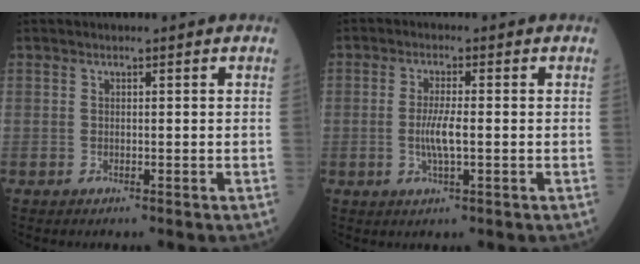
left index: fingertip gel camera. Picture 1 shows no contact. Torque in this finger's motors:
{"motor_torque": [0.72, 0.23, 0.26, 0.03]}